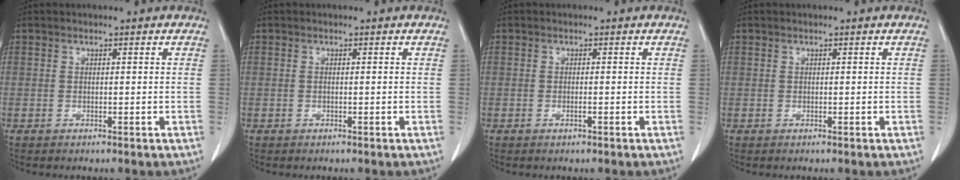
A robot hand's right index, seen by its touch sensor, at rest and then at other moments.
{"total": 0.0}
{"total": 0.6, "force": [-0.3, 0.1, 0.5], "torque": [-0.012, 0.002, -0.002]}
{"total": 0.0}